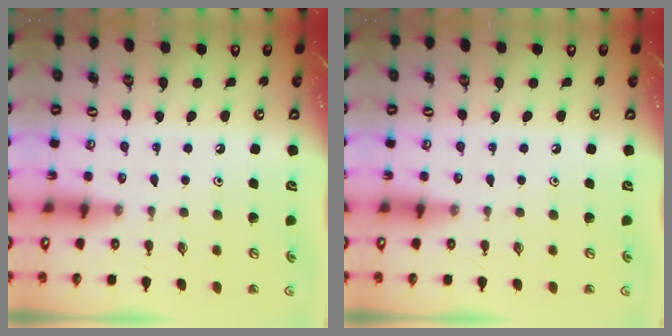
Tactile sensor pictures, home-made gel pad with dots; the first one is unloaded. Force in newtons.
{"total": 0.0}